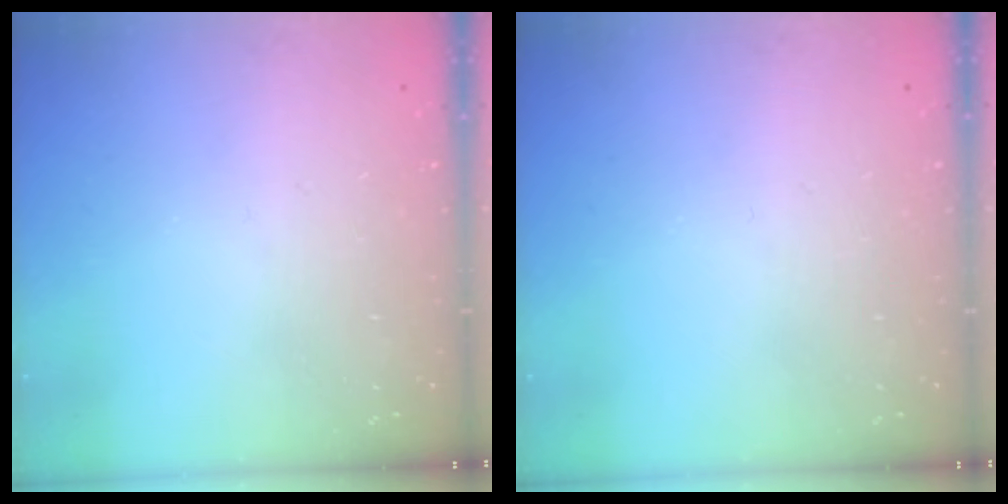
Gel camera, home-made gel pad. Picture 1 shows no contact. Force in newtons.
{"total": 0.0}